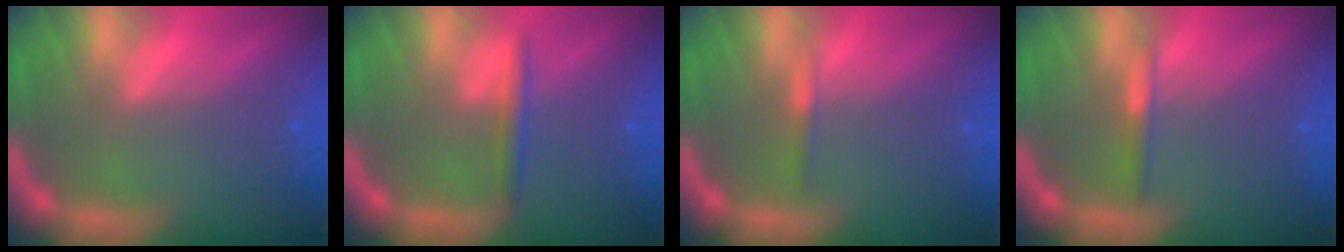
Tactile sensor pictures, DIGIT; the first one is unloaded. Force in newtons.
{"total": 1.9}
{"total": 0.9}
{"total": 1.4}